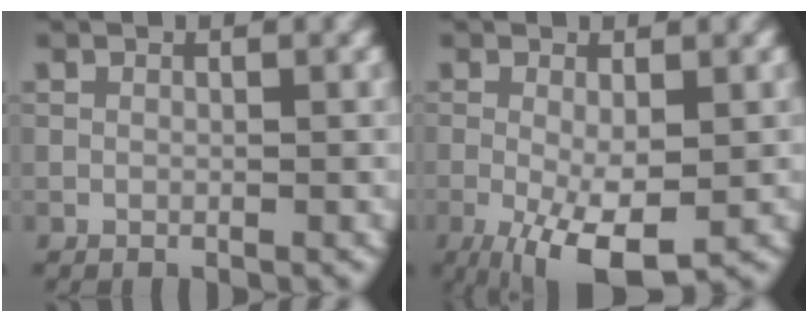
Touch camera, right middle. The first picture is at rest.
{"total": 6.0, "force": [-1.9, 2.0, 5.3], "torque": [-0.106, -0.017, -0.030]}